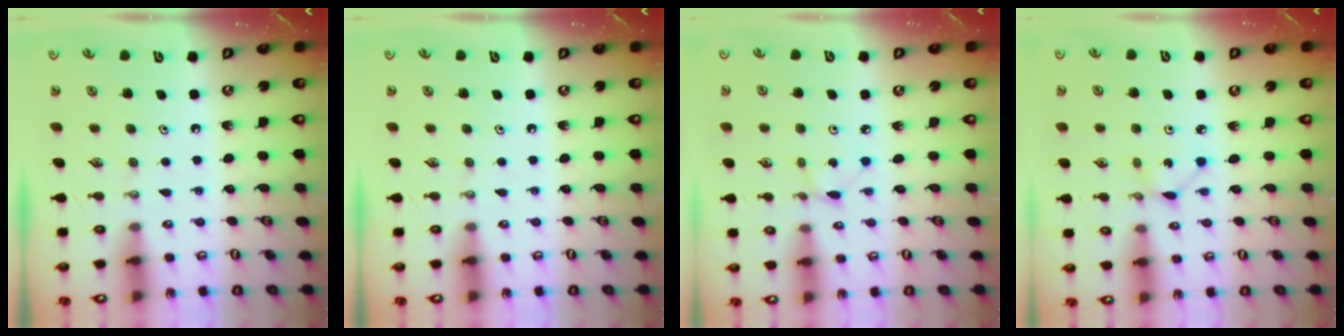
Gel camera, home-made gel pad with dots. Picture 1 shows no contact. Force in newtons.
{"total": 0.0}
{"total": 1.3, "press": 1.3, "slide": 0.2}
{"total": 1.3, "press": 1.3, "slide": 0.0}